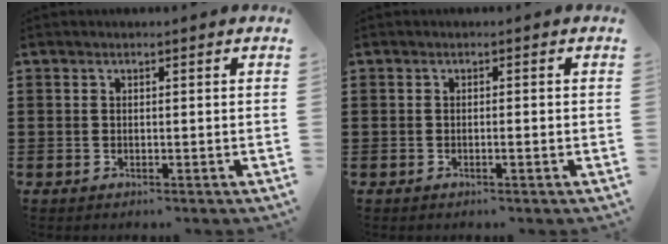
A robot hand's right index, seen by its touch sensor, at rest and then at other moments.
{"total": 0.8, "force": [-0.4, 0.0, 0.7], "torque": [-0.012, -0.005, -0.007]}